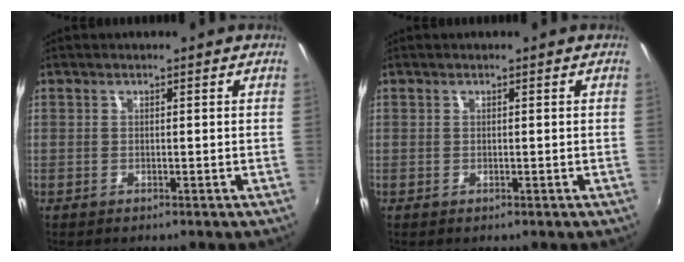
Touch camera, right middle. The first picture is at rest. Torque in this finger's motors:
{"motor_torque": [0.03, -0.20, 0.03, 0.00]}